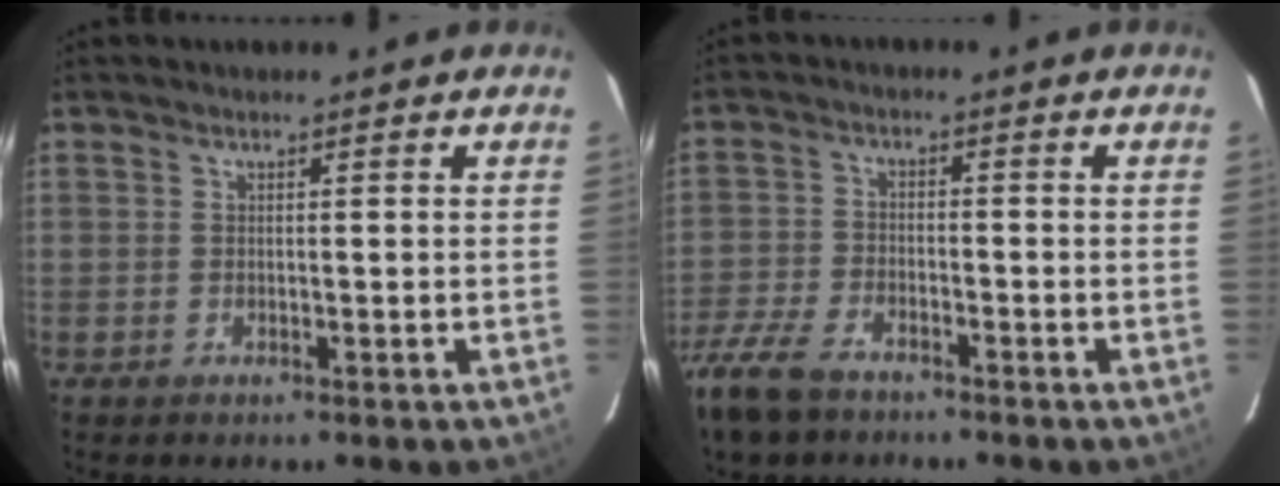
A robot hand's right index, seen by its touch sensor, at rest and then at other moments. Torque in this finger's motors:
{"motor_torque": [1.20, -0.95, 0.36, 0.07]}